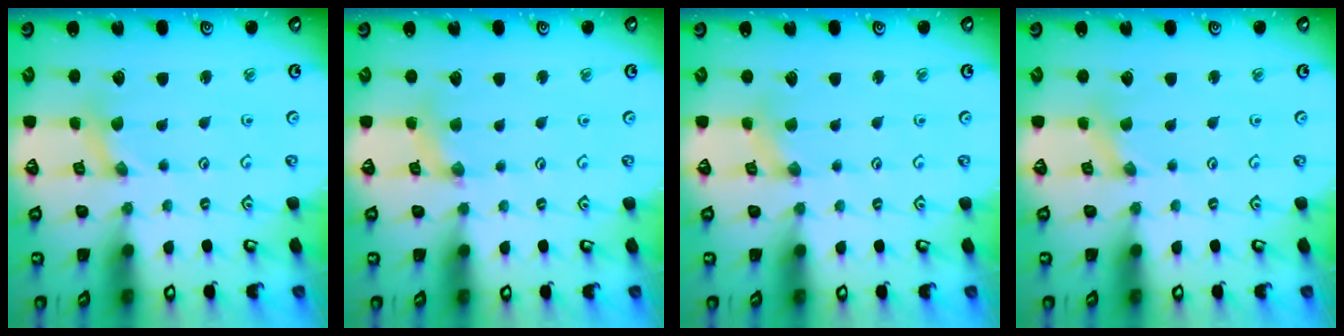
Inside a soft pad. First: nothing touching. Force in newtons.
{"total": 2.7, "press": 2.7, "slide": 0.3}
{"total": 0.6, "press": 0.6, "slide": 0.2}
{"total": 0.0}